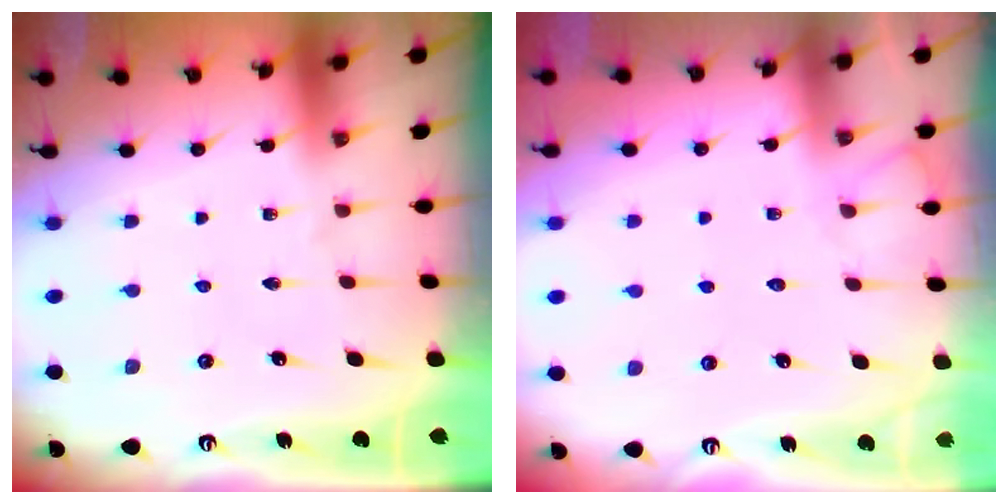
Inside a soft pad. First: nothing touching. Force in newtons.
{"total": 4.9, "press": 4.8, "slide": 0.6}